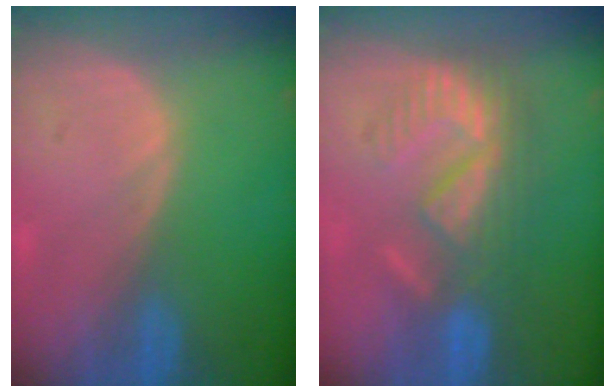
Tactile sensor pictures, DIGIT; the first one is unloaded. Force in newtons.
{"total": 9.2, "press": 8.0, "slide": 4.5}